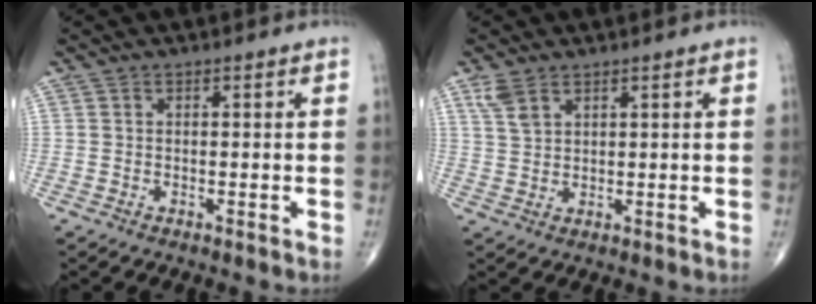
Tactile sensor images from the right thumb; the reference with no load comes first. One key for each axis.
{"total": 3.7, "fx": 2.5, "fy": 1.8, "fz": 2.1, "tx": -0.045, "ty": -0.002, "tz": 0.060}